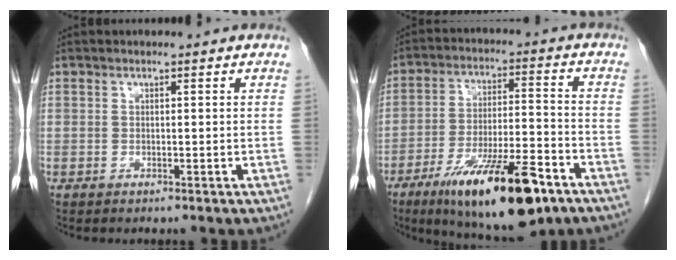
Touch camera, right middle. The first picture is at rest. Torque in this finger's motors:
{"motor_torque": [1.16, -0.98, 1.05, 0.21]}